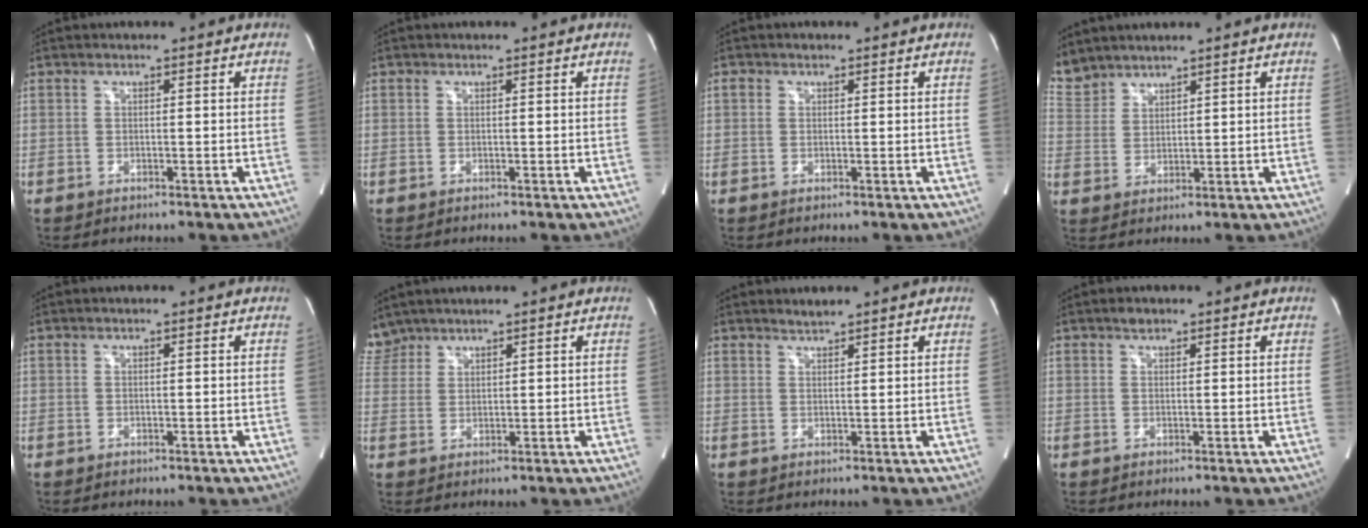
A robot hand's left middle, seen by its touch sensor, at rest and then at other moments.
{"total": 0.0}
{"total": 0.9, "force": [0.4, 0.8, 0.3], "torque": [-0.002, 0.002, 0.004]}
{"total": 6.0, "force": [5.6, 2.3, 0.3], "torque": [-0.013, 0.010, 0.124]}
{"total": 0.0}
{"total": 3.9, "force": [3.6, 1.4, -0.3], "torque": [-0.001, 0.014, 0.080]}
{"total": 1.3, "force": [1.2, -0.1, 0.0], "torque": [-0.006, 0.000, 0.026]}
{"total": 1.1, "force": [0.8, 0.6, 0.4], "torque": [-0.009, 0.001, 0.013]}